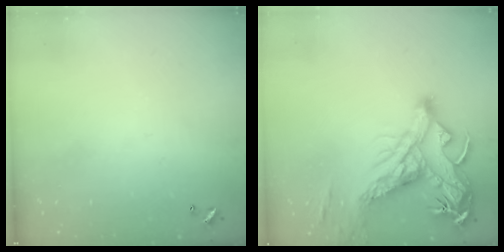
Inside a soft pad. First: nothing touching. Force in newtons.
{"total": 9.6, "press": 9.4, "slide": 1.7}